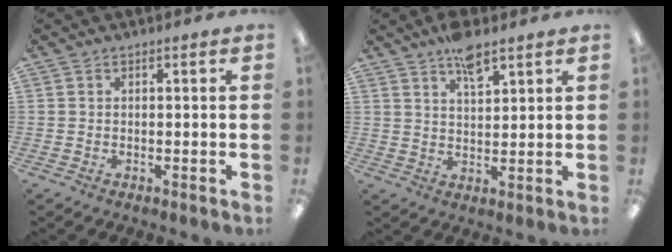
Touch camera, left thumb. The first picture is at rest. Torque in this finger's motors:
{"motor_torque": [2.89, 1.10, 0.69, -0.52, 0.02]}